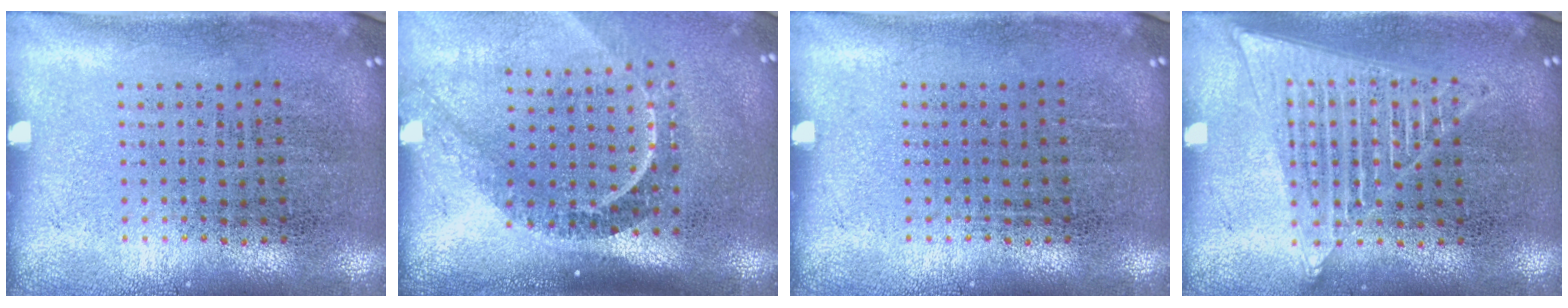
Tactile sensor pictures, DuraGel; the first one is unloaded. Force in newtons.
{"total": 2.3, "press": 1.6, "slide": 1.6}
{"total": 0.0}
{"total": 1.6, "press": 1.6, "slide": 0.2}